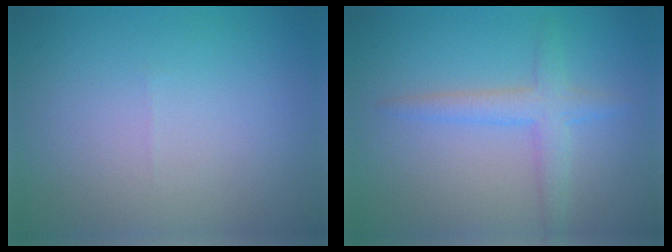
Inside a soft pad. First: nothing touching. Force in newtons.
{"total": 2.7, "press": 2.7, "slide": 0.2}